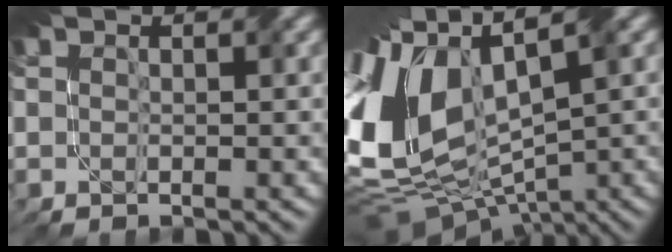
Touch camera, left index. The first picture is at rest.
{"total": 13.2, "force": [0.6, 7.7, 10.7], "torque": [-0.245, 0.016, 0.017]}